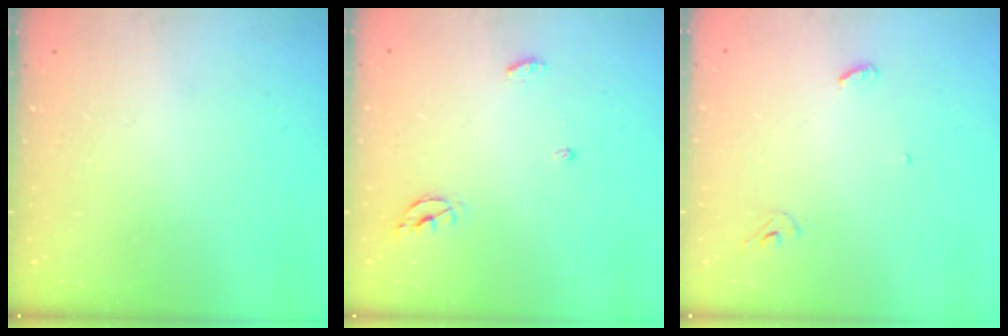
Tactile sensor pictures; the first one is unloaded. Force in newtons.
{"total": 4.2, "press": 4.2, "slide": 0.3}
{"total": 3.5, "press": 3.5, "slide": 0.3}